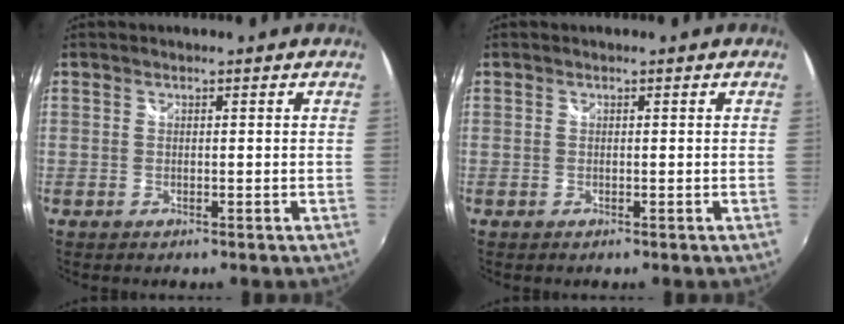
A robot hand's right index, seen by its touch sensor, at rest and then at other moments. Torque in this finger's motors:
{"motor_torque": [0.00, 0.00, 0.00, 0.00]}